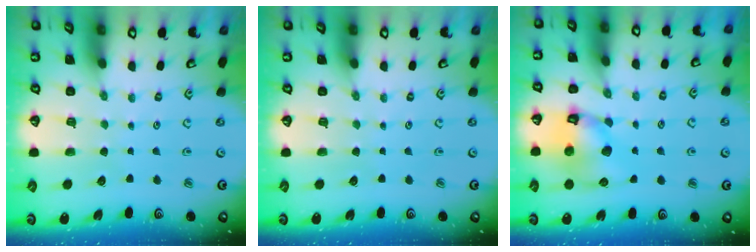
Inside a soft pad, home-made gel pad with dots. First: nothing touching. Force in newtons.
{"total": 0.0}
{"total": 11.2, "press": 11.1, "slide": 1.5}